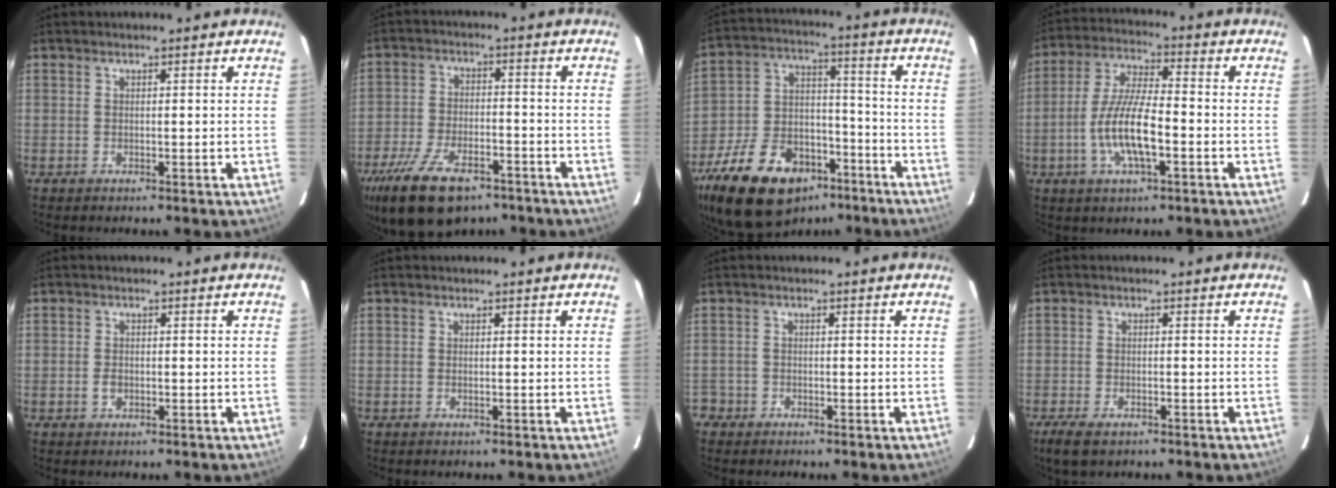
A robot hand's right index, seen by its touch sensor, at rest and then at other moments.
{"total": 16.8, "force": [-11.1, 7.9, 9.8], "torque": [-0.220, -0.025, -0.188]}
{"total": 25.6, "force": [-16.2, 14.1, 13.9], "torque": [-0.303, 0.006, -0.253]}
{"total": 11.4, "force": [-3.6, 3.2, 10.3], "torque": [-0.212, -0.003, -0.067]}
{"total": 1.6, "force": [-0.5, 1.2, 0.9], "torque": [-0.019, 0.001, -0.008]}
{"total": 0.0}
{"total": 2.0, "force": [-1.2, 1.6, -0.1], "torque": [-0.003, 0.006, -0.023]}
{"total": 4.6, "force": [-3.1, 2.0, 2.8], "torque": [-0.070, -0.014, -0.056]}